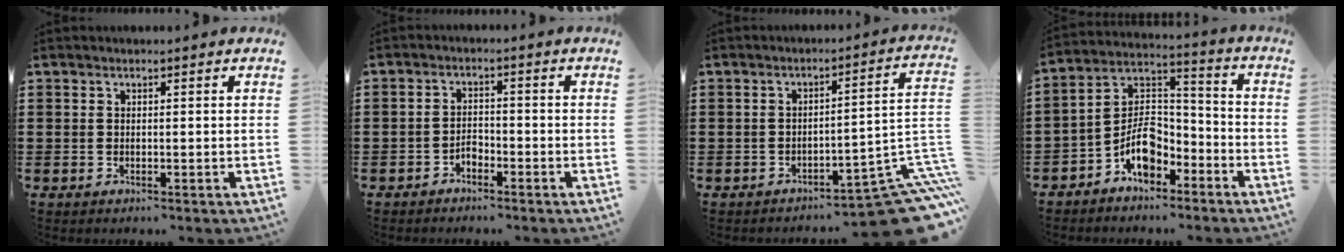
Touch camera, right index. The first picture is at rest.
{"total": 2.0, "force": [-1.7, 1.0, 0.6], "torque": [-0.019, 0.003, -0.036]}
{"total": 9.9, "force": [-7.3, 1.9, 6.4], "torque": [-0.063, 0.008, -0.137]}
{"total": 8.1, "force": [-4.6, 4.7, 4.7], "torque": [-0.101, 0.007, -0.090]}